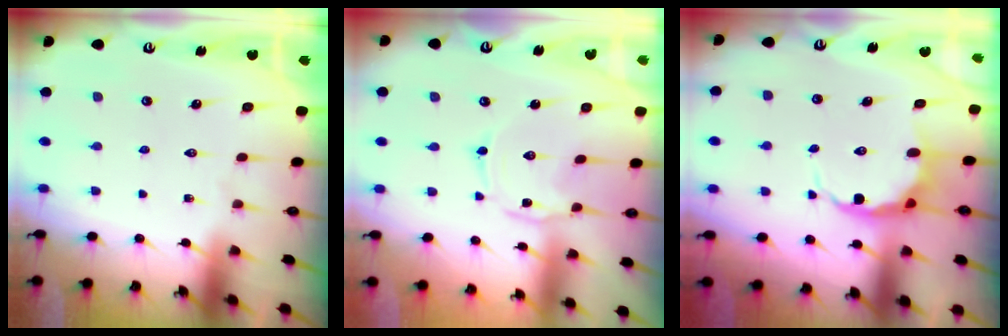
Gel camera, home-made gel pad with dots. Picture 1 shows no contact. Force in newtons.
{"total": 1.3, "press": 1.3, "slide": 0.2}
{"total": 6.5, "press": 6.3, "slide": 1.6}